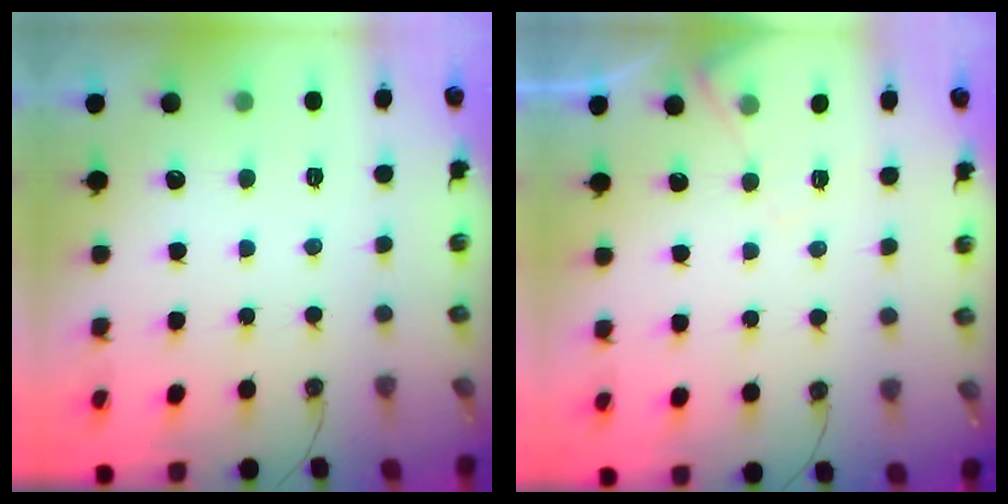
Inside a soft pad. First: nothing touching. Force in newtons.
{"total": 5.6, "press": 5.6, "slide": 0.9}